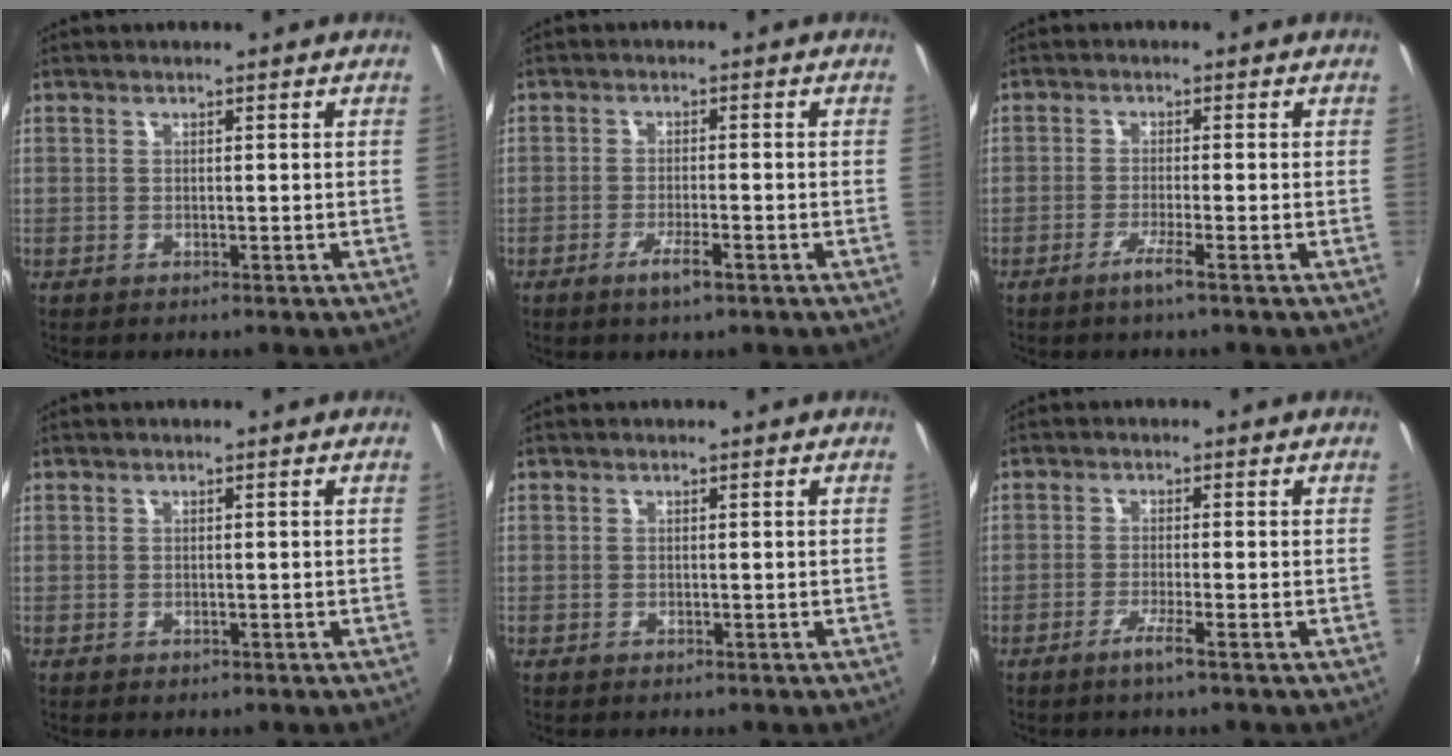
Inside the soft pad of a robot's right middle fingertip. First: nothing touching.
{"total": 3.6, "force": [-2.2, 0.4, 2.8], "torque": [-0.061, -0.007, -0.042]}
{"total": 2.7, "force": [-1.8, -0.7, 2.0], "torque": [-0.046, -0.006, -0.038]}
{"total": 0.0}
{"total": 0.0}
{"total": 2.7, "force": [-1.7, -0.7, 1.9], "torque": [-0.045, -0.006, -0.037]}